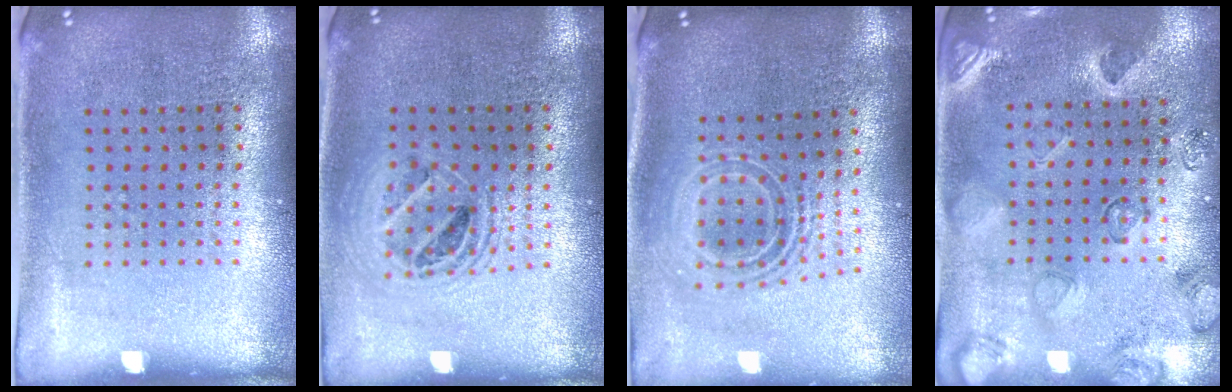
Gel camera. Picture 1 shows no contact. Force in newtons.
{"total": 1.5, "press": 1.3, "slide": 0.7}
{"total": 2.1, "press": 1.5, "slide": 1.4}
{"total": 2.2, "press": 1.8, "slide": 1.3}